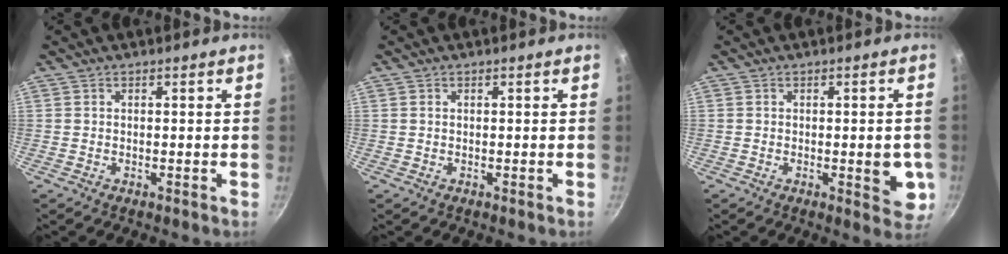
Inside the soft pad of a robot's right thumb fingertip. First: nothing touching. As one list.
[{"total": 0.0}, {"total": 6.5, "force": [-1.0, 2.6, 5.8], "torque": [-0.053, -0.007, -0.013]}]